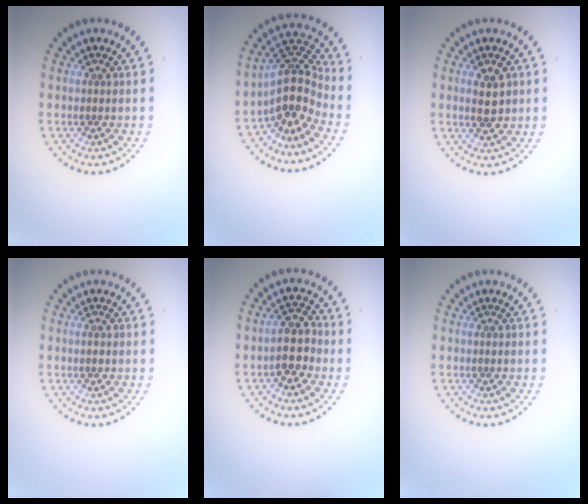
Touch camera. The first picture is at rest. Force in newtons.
{"total": 4.4, "press": 3.3, "slide": 2.9}
{"total": 2.4, "press": 2.4, "slide": 0.3}
{"total": 0.9, "press": 0.9, "slide": 0.1}
{"total": 2.9, "press": 2.6, "slide": 1.3}
{"total": 0.0}